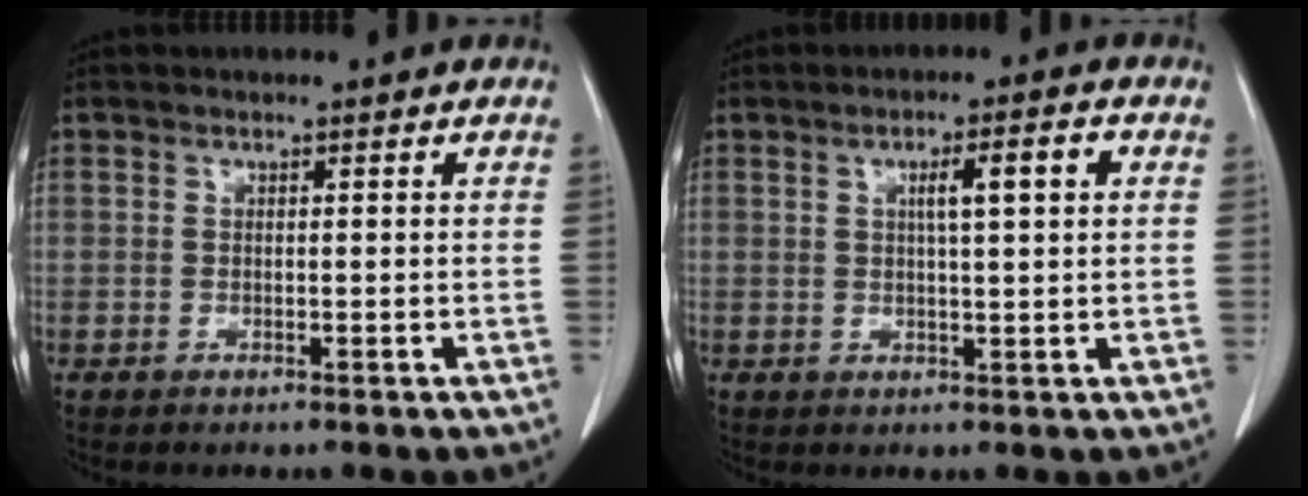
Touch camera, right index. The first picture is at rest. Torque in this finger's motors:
{"motor_torque": [0.96, 0.46, 0.40, 0.12]}